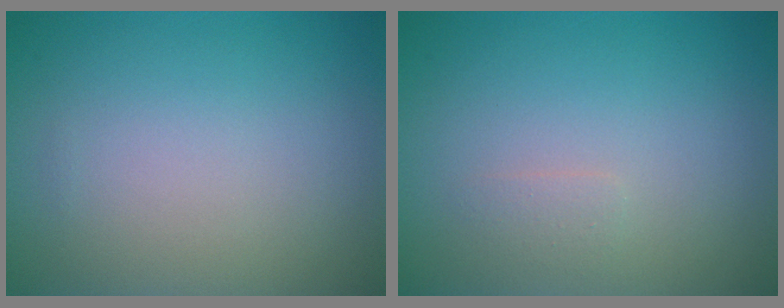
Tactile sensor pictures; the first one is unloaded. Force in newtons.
{"total": 0.7, "press": 0.7, "slide": 0.1}